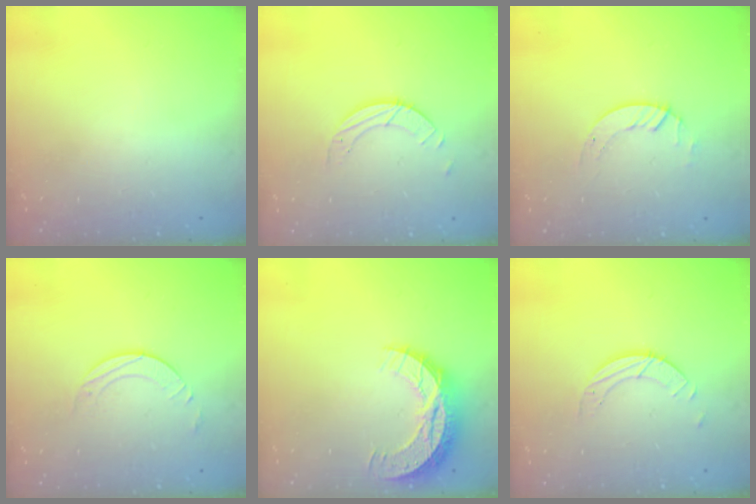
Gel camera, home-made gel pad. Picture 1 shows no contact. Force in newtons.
{"total": 3.2, "press": 3.2, "slide": 0.3}
{"total": 2.0, "press": 2.0, "slide": 0.2}
{"total": 2.7, "press": 2.7, "slide": 0.2}
{"total": 10.4, "press": 10.4, "slide": 0.6}
{"total": 3.2, "press": 3.2, "slide": 0.3}